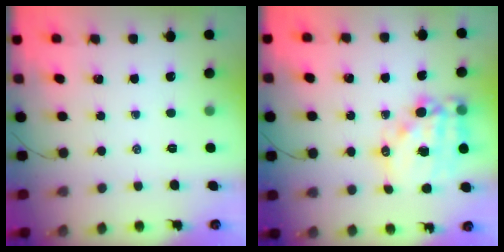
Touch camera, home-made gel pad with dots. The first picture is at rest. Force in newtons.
{"total": 15.4, "press": 15.2, "slide": 2.3}